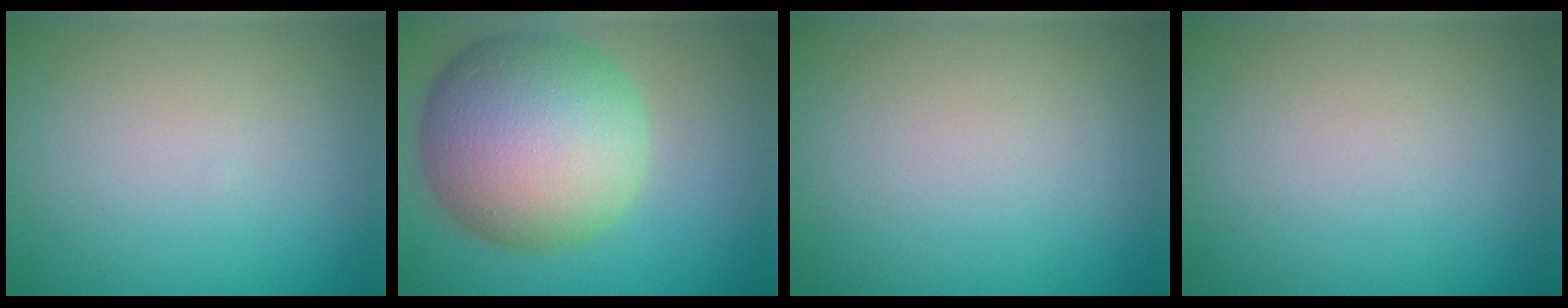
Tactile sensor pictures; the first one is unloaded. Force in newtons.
{"total": 13.0, "press": 13.0, "slide": 0.4}
{"total": 0.0}
{"total": 0.0}